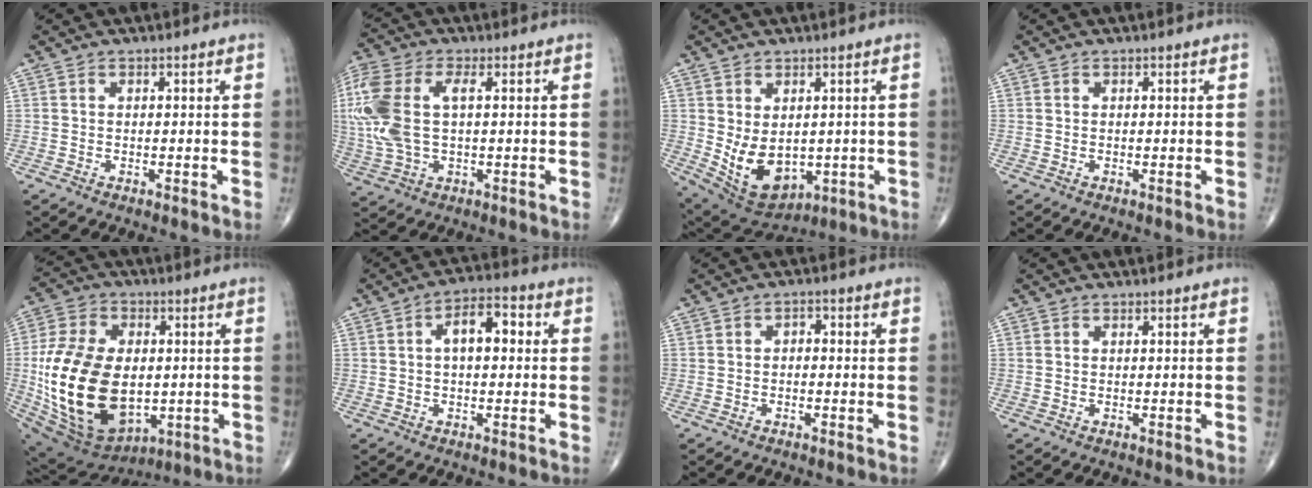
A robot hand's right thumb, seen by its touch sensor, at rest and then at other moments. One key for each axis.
{"total": 15.3, "fx": 1.8, "fy": 8.2, "fz": 12.7, "tx": -0.328, "ty": 0.017, "tz": 0.035}
{"total": 11.2, "fx": -0.7, "fy": 7.6, "fz": 8.2, "tx": -0.120, "ty": -0.011, "tz": 0.022}
{"total": 0.0}
{"total": 25.6, "fx": -2.0, "fy": 16.2, "fz": 19.7, "tx": -0.372, "ty": -0.009, "tz": -0.008}
{"total": 7.3, "fx": 1.0, "fy": 3.8, "fz": 6.1, "tx": -0.087, "ty": 0.023, "tz": 0.007}
{"total": 1.6, "fx": -0.3, "fy": 1.1, "fz": 1.1, "tx": -0.007, "ty": 0.011, "tz": -0.011}
{"total": 0.0}